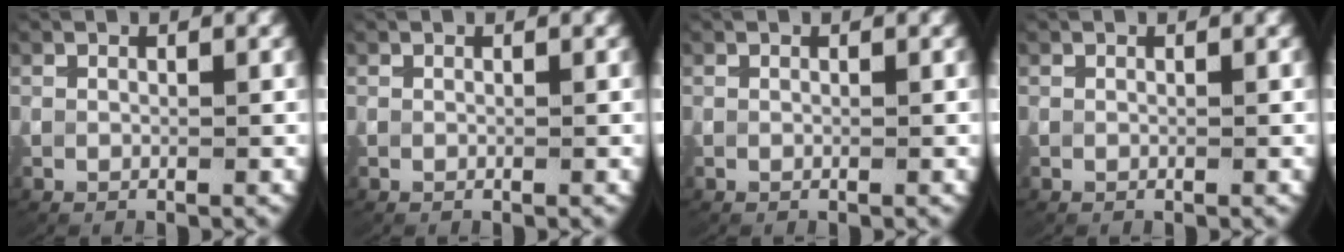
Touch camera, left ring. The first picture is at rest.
{"total": 0.0}
{"total": 0.9, "force": [0.1, -0.9, -0.4], "torque": [0.003, -0.007, 0.009]}
{"total": 0.0}